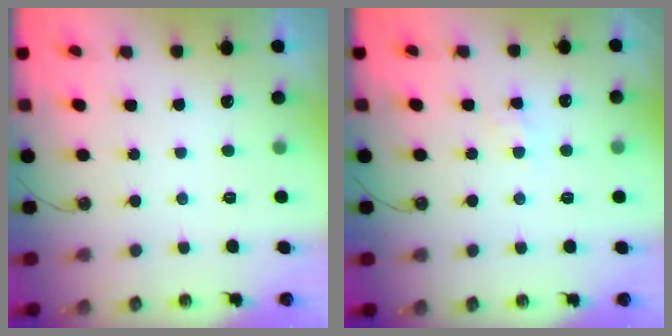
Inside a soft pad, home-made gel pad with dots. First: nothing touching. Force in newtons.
{"total": 5.0, "press": 4.9, "slide": 0.7}